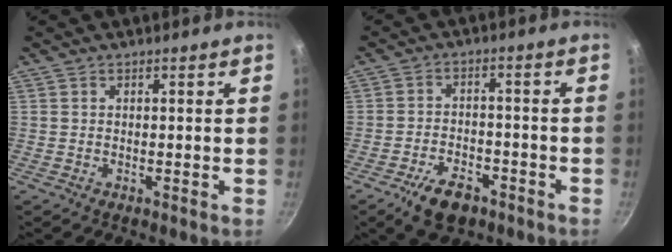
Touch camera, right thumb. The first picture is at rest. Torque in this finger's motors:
{"motor_torque": [0.62, 0.90, 0.72, -0.19, 0.05]}